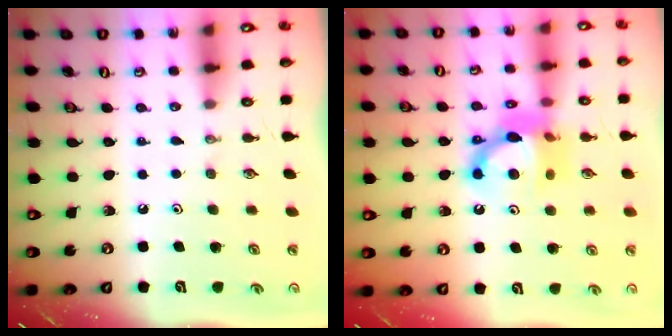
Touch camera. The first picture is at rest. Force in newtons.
{"total": 11.8, "press": 11.7, "slide": 1.0}